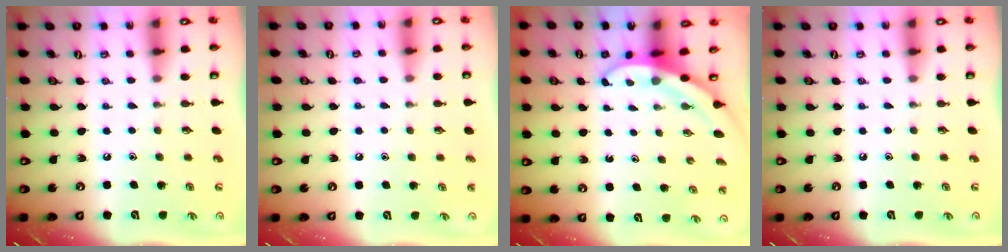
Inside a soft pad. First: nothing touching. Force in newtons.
{"total": 3.4, "press": 3.4, "slide": 0.3}
{"total": 3.1, "press": 3.1, "slide": 0.0}
{"total": 0.0}